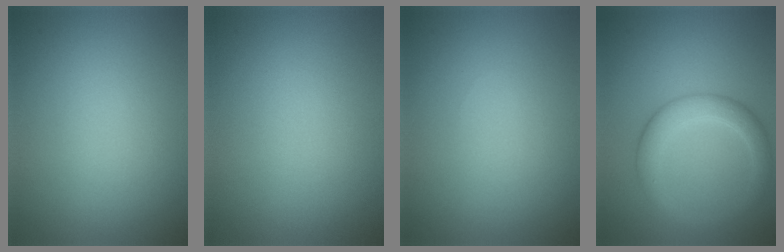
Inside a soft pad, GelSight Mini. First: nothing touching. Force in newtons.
{"total": 0.0}
{"total": 0.0}
{"total": 3.7, "press": 3.7, "slide": 0.2}